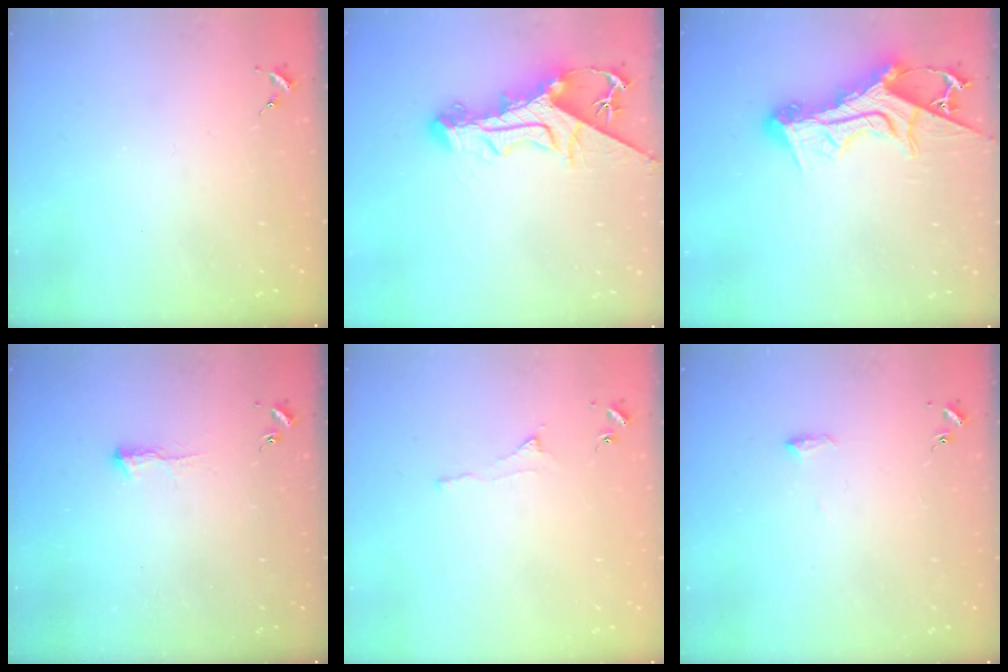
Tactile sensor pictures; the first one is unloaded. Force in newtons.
{"total": 13.8, "press": 13.7, "slide": 1.6}
{"total": 15.5, "press": 15.5, "slide": 1.3}
{"total": 5.2, "press": 5.1, "slide": 0.7}
{"total": 3.3, "press": 3.3, "slide": 0.5}
{"total": 6.0, "press": 6.0, "slide": 0.7}